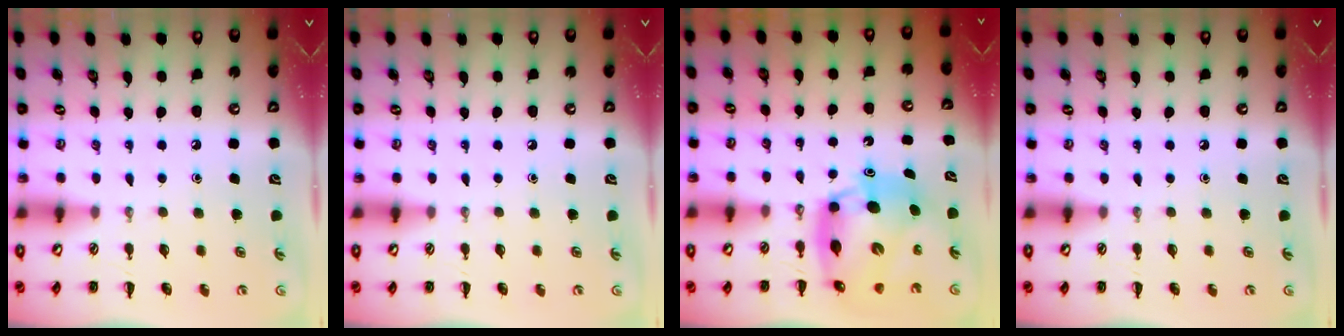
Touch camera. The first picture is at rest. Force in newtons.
{"total": 0.0}
{"total": 12.9, "press": 12.4, "slide": 3.6}
{"total": 0.0}